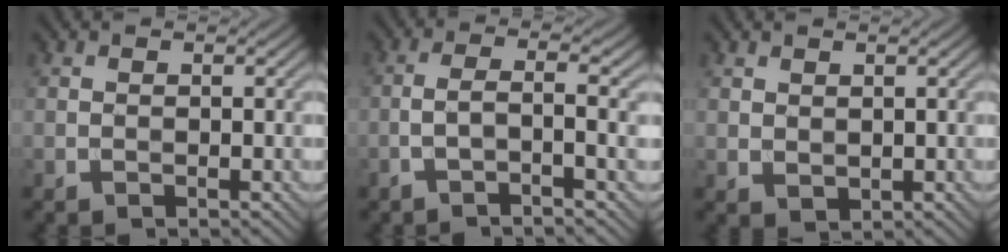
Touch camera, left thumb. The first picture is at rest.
{"total": 3.8, "force": [-1.4, 0.6, 3.5], "torque": [-0.056, 0.008, -0.043]}
{"total": 1.4, "force": [0.9, 0.8, 0.6], "torque": [-0.016, -0.005, 0.022]}